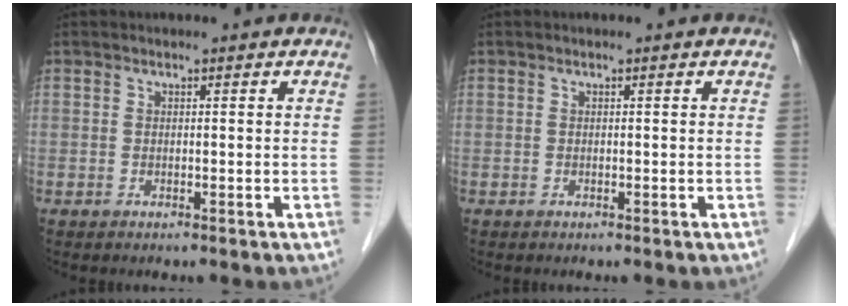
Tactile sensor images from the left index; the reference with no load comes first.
{"total": 0.0}